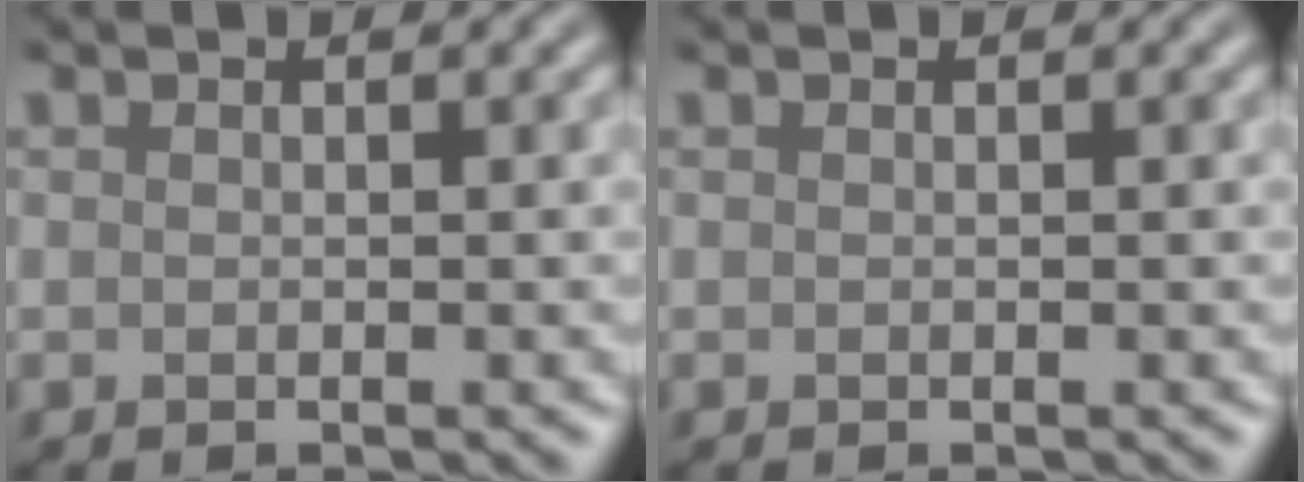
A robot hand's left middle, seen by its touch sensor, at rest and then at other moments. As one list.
[{"total": 0.0}]